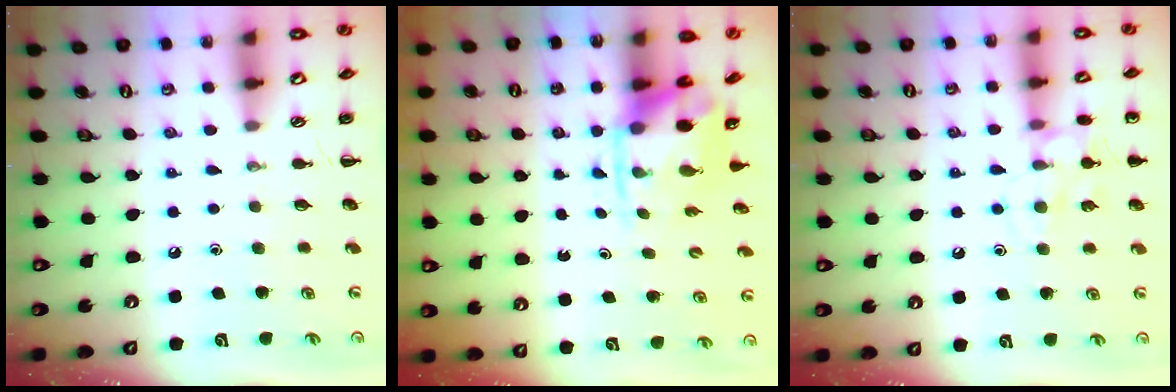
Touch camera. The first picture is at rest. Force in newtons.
{"total": 3.8, "press": 3.7, "slide": 0.8}
{"total": 11.4, "press": 11.3, "slide": 1.3}